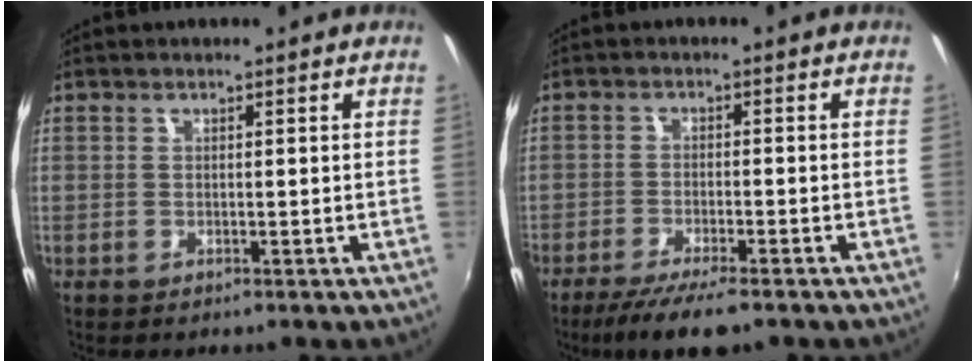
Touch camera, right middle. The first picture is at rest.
{"total": 8.1, "force": [-6.2, 1.4, 5.0], "torque": [-0.111, -0.023, -0.107]}